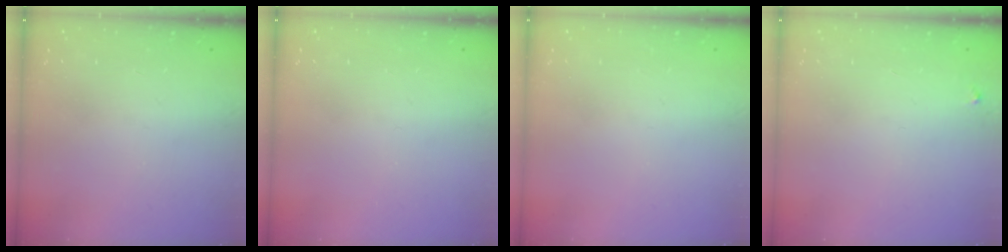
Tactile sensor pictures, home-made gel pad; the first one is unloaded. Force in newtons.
{"total": 0.0}
{"total": 0.0}
{"total": 2.3, "press": 2.3, "slide": 0.2}